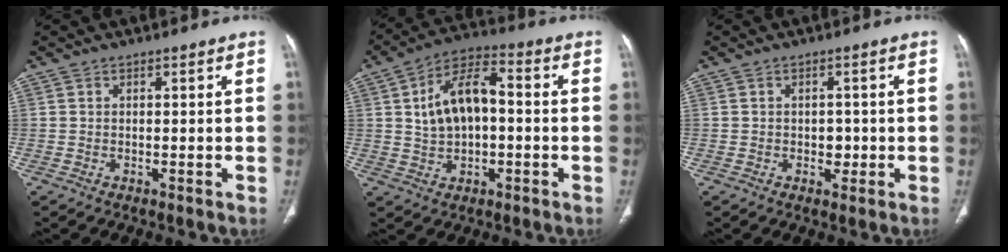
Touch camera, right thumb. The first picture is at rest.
{"total": 11.8, "force": [0.8, 6.7, 9.7], "torque": [-0.164, 0.025, 0.008]}
{"total": 2.3, "force": [-0.5, 1.8, 1.4], "torque": [-0.004, 0.002, -0.006]}